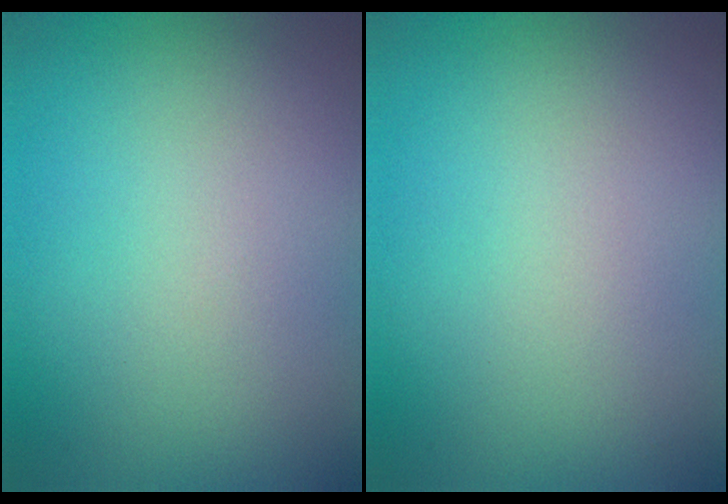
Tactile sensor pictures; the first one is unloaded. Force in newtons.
{"total": 0.0}